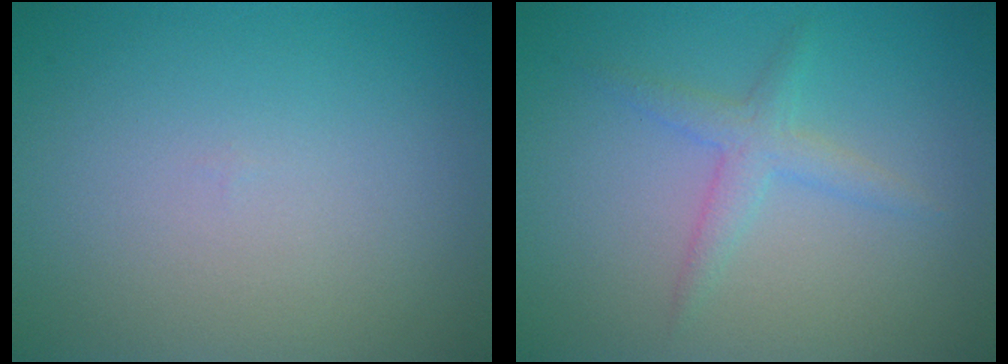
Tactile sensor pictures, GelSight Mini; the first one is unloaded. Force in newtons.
{"total": 2.1, "press": 2.1, "slide": 0.1}